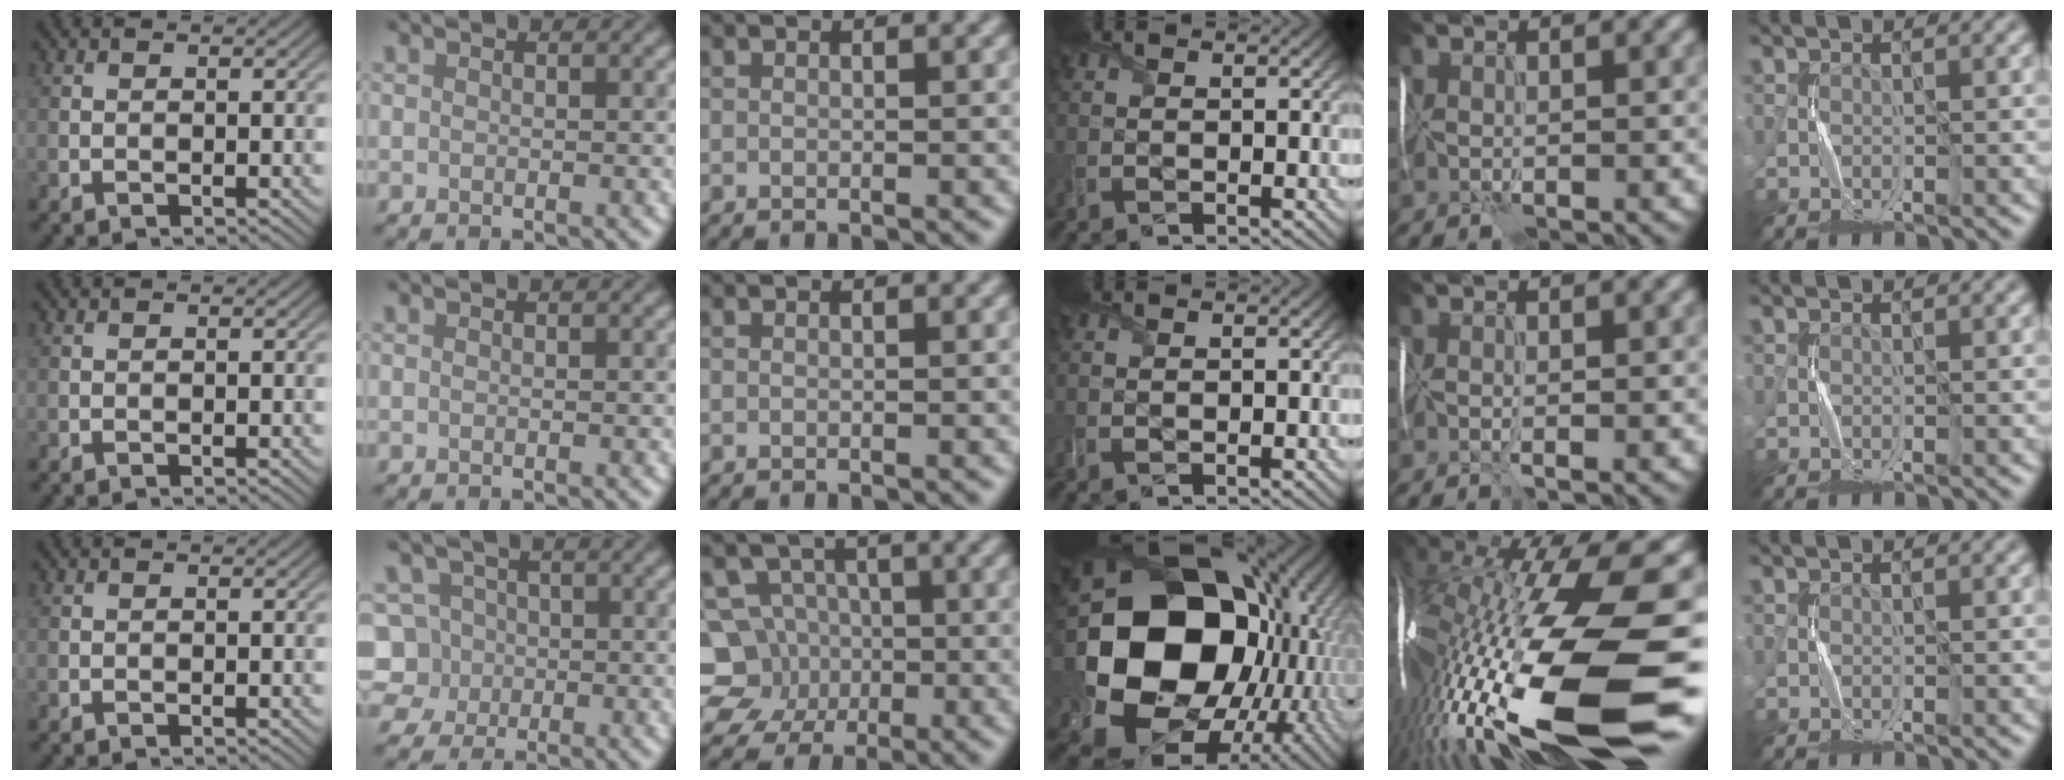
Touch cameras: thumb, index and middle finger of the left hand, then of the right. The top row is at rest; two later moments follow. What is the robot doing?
{"motion": "wrap", "object": "receipt paper"}